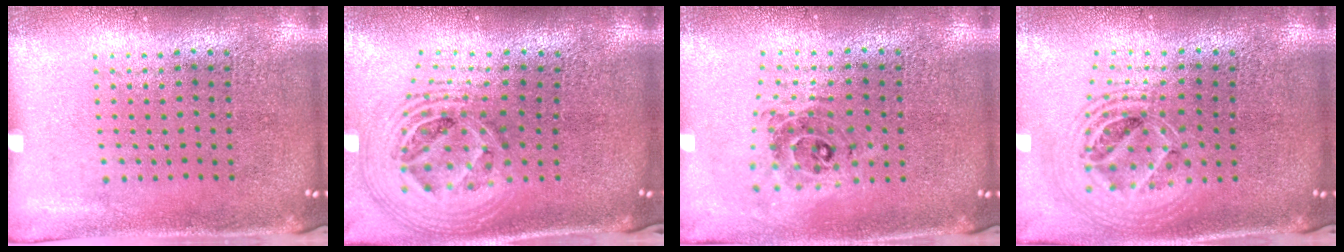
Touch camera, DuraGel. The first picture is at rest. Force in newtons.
{"total": 2.7, "press": 1.9, "slide": 1.9}
{"total": 0.7, "press": 0.7, "slide": 0.1}
{"total": 2.1, "press": 1.7, "slide": 1.3}